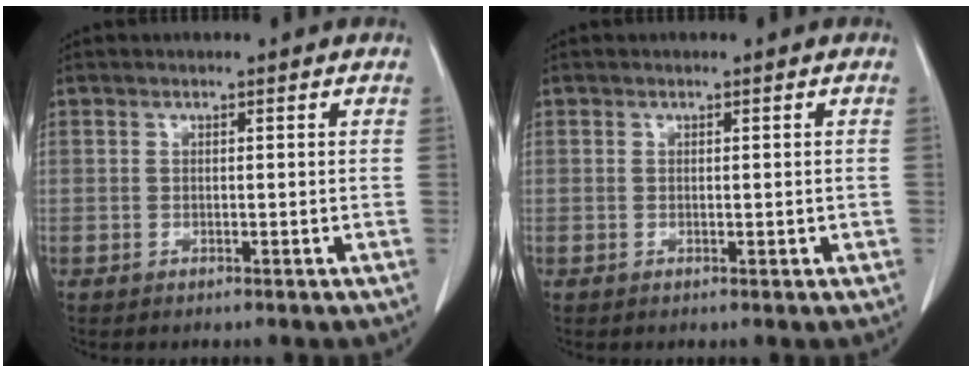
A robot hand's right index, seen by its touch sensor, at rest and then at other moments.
{"total": 0.7, "force": [0.0, 0.5, 0.6], "torque": [-0.007, -0.001, 0.001]}